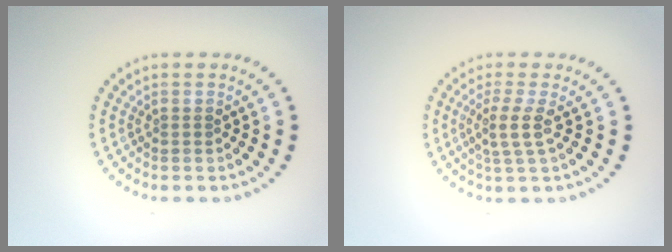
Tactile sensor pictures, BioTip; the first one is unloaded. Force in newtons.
{"total": 2.2, "press": 1.7, "slide": 1.4}